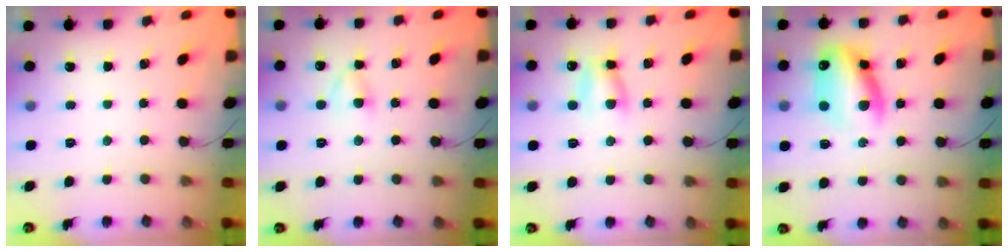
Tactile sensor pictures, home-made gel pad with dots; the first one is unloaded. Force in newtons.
{"total": 4.0, "press": 3.8, "slide": 1.2}
{"total": 6.4, "press": 6.3, "slide": 1.1}
{"total": 13.1, "press": 12.8, "slide": 2.8}